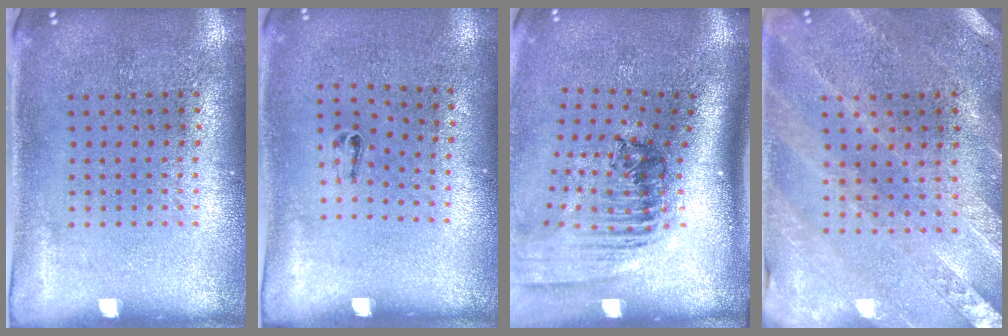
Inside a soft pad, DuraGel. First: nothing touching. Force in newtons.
{"total": 0.5, "press": 0.3, "slide": 0.5}
{"total": 2.4, "press": 1.7, "slide": 1.7}
{"total": 0.8, "press": 0.8, "slide": 0.2}